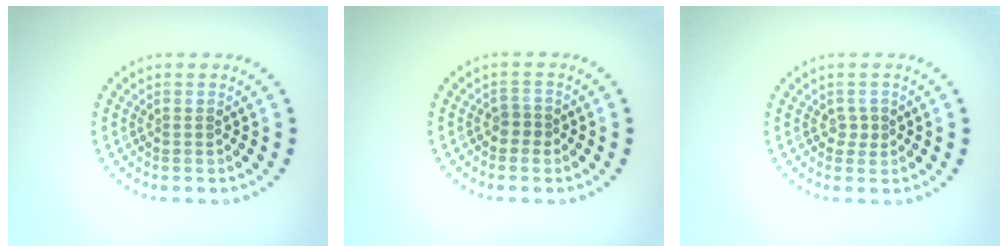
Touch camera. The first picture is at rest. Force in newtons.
{"total": 1.3, "press": 1.0, "slide": 0.7}
{"total": 1.0, "press": 0.9, "slide": 0.5}